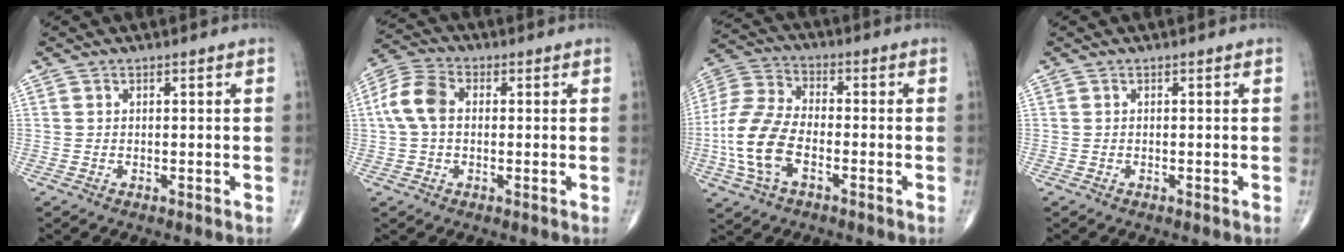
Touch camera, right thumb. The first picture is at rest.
{"total": 7.9, "force": [0.6, 5.3, 5.8], "torque": [-0.124, 0.024, 0.005]}
{"total": 13.8, "force": [-3.6, 7.8, 10.8], "torque": [-0.235, 0.021, -0.076]}
{"total": 0.0}